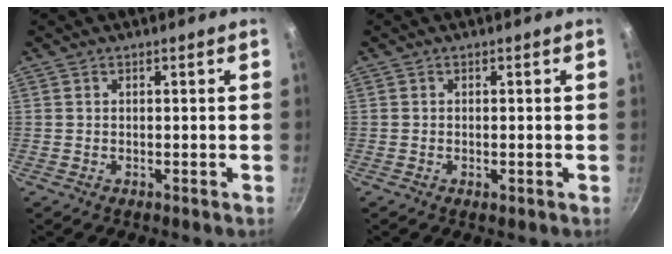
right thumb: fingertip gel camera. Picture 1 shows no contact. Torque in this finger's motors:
{"motor_torque": [-0.41, 0.36, -0.44, 0.15, -0.06]}